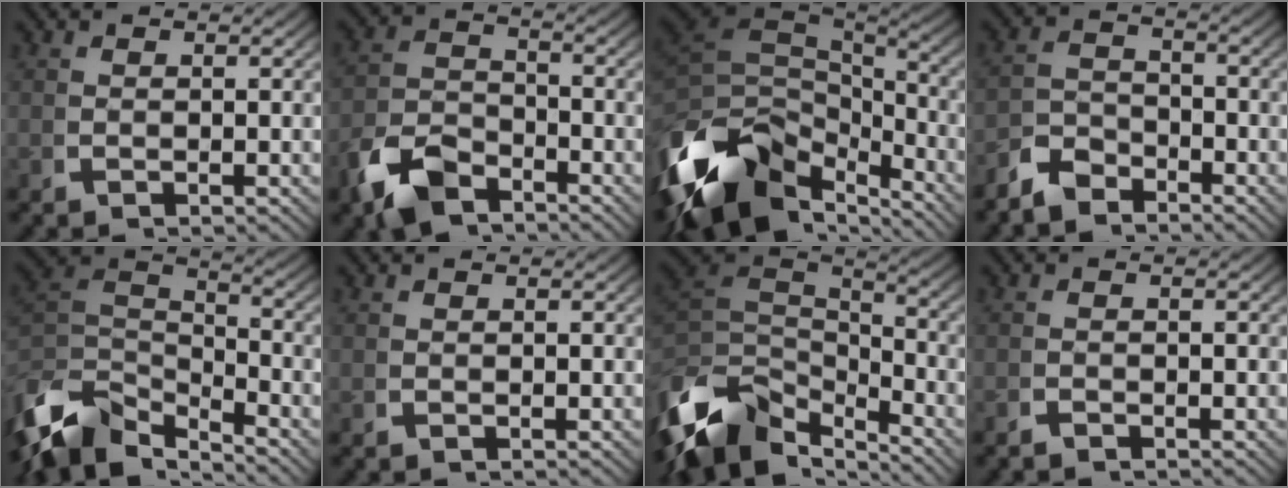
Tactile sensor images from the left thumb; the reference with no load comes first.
{"total": 5.9, "force": [-4.2, 3.2, 2.6], "torque": [-0.049, -0.015, -0.071]}
{"total": 15.8, "force": [-3.6, 10.2, 11.6], "torque": [-0.251, -0.047, -0.042]}
{"total": 4.0, "force": [-3.5, 1.9, 1.0], "torque": [-0.003, -0.008, -0.064]}
{"total": 9.9, "force": [-3.8, 6.6, 6.3], "torque": [-0.149, -0.039, -0.055]}
{"total": 0.0}
{"total": 12.4, "force": [-3.4, 8.4, 8.5], "torque": [-0.198, -0.040, -0.042]}
{"total": 0.8, "force": [-0.8, 0.0, 0.0], "torque": [0.005, -0.003, -0.019]}